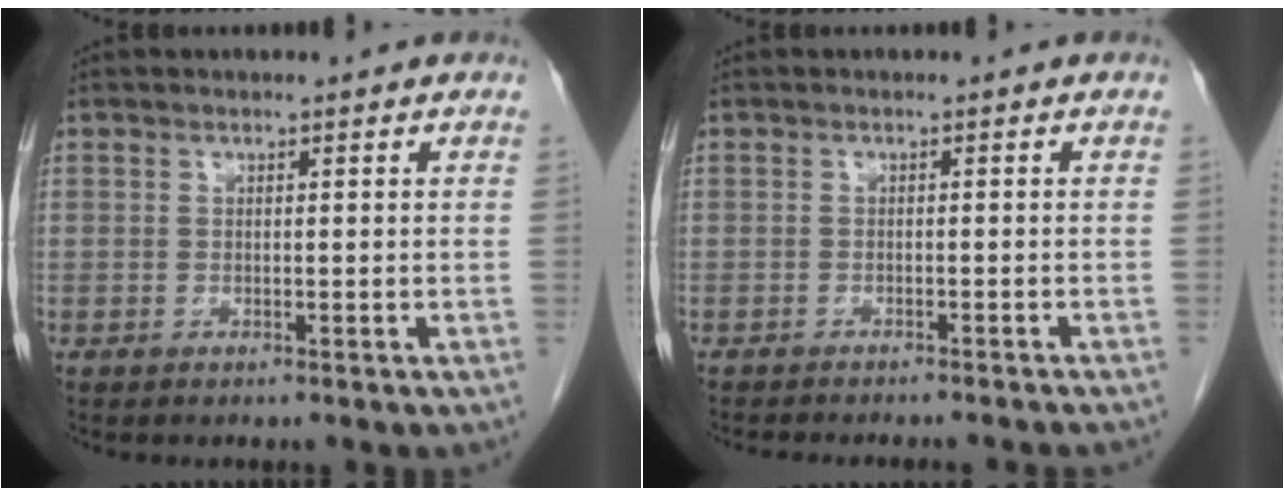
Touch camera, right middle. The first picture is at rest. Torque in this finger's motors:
{"motor_torque": [1.07, -1.07, 0.06, 0.03]}